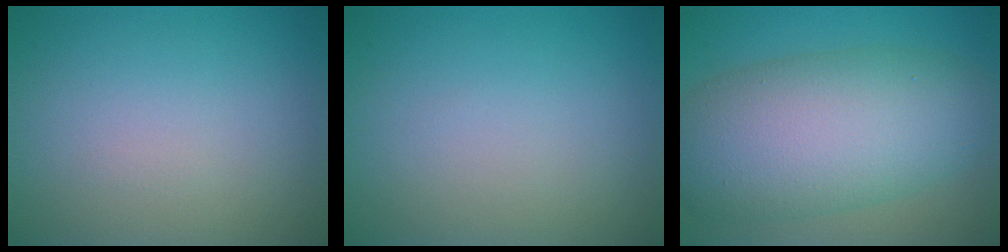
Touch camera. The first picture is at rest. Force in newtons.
{"total": 0.0}
{"total": 10.8, "press": 10.8, "slide": 0.4}